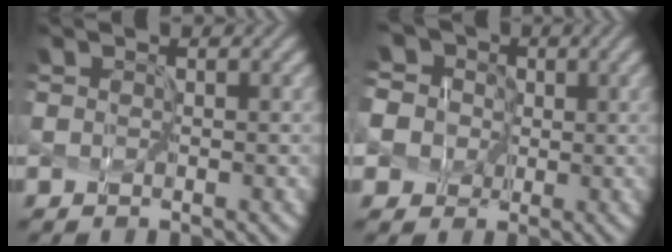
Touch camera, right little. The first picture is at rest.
{"total": 6.4, "force": [-0.4, 5.9, 2.4], "torque": [-0.069, 0.029, -0.037]}